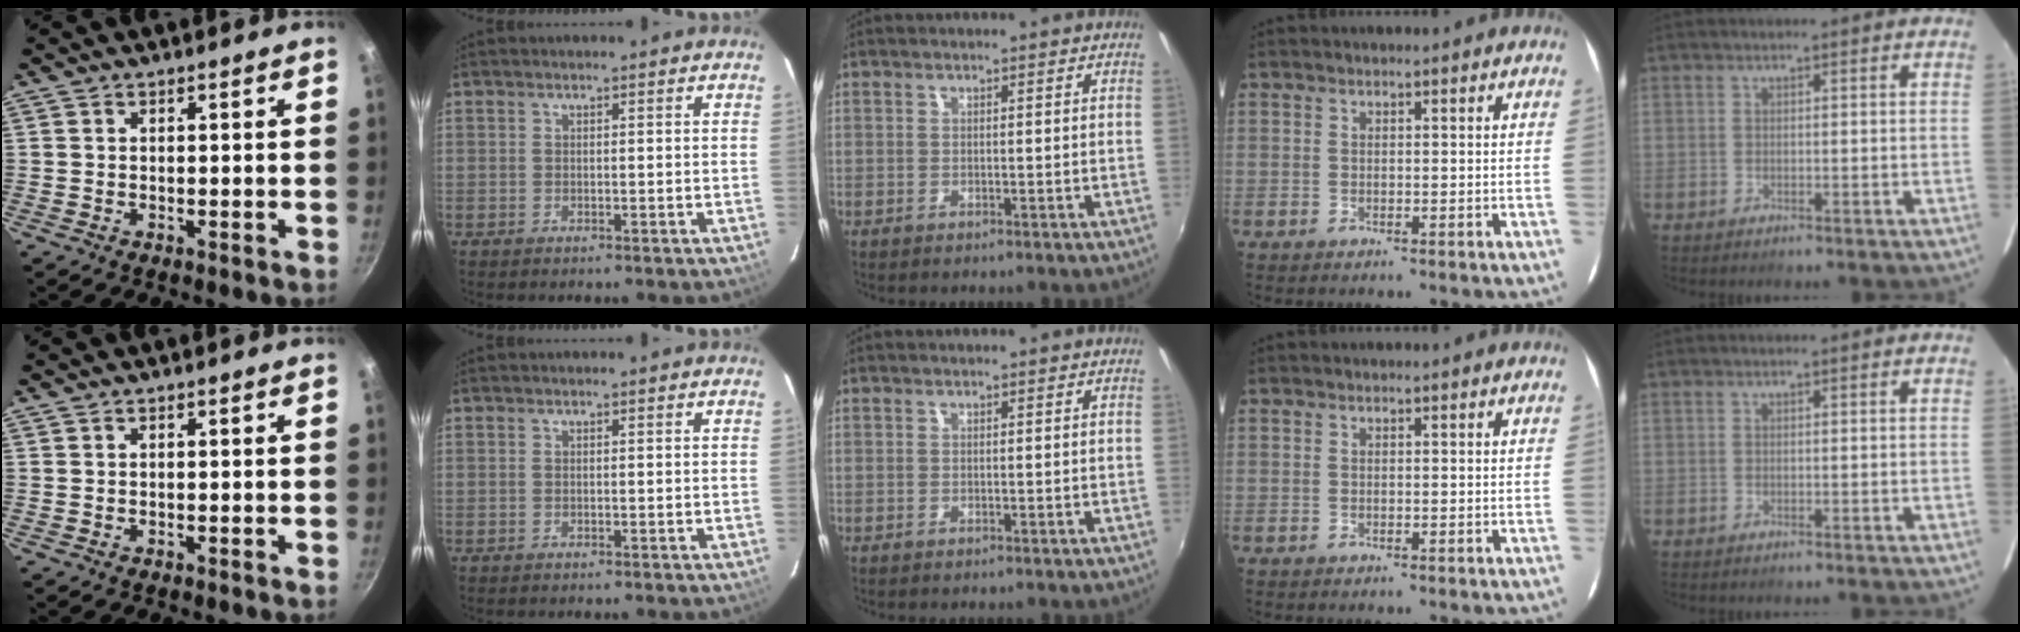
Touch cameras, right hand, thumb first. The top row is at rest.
{}